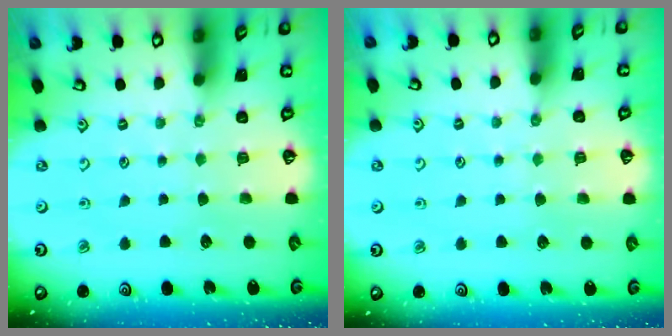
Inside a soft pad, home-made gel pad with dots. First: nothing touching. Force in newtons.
{"total": 4.3, "press": 4.3, "slide": 0.6}